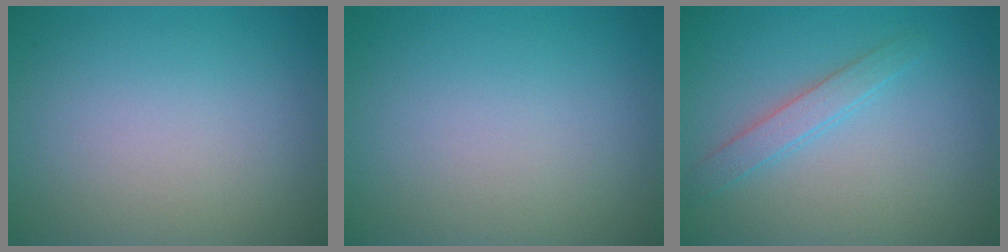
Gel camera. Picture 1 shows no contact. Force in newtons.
{"total": 0.0}
{"total": 2.0, "press": 2.0, "slide": 0.1}